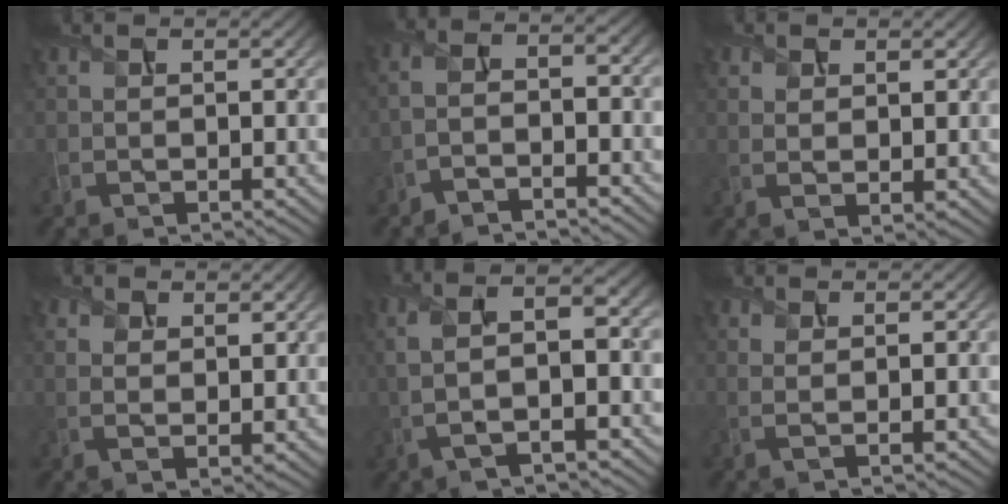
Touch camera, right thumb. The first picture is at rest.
{"total": 4.6, "force": [-3.1, 0.9, 3.3], "torque": [-0.071, 0.001, -0.068]}
{"total": 2.7, "force": [1.3, 1.5, 1.9], "torque": [-0.038, -0.005, 0.028]}
{"total": 4.2, "force": [2.2, 2.3, 2.8], "torque": [-0.061, -0.003, 0.043]}
{"total": 8.0, "force": [-0.1, 2.5, 7.5], "torque": [-0.155, 0.013, -0.009]}
{"total": 1.6, "force": [0.6, 0.2, 1.4], "torque": [-0.030, 0.002, 0.010]}